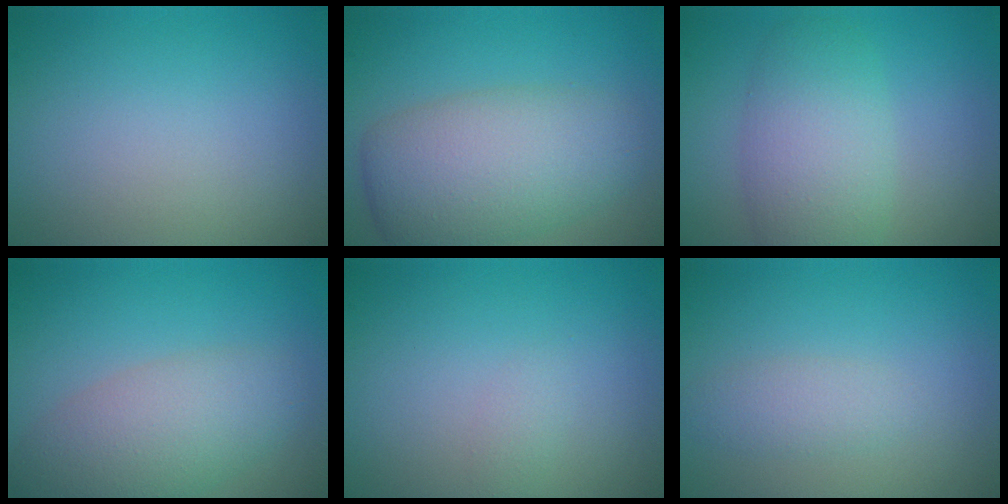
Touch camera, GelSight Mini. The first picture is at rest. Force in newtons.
{"total": 7.0, "press": 6.9, "slide": 0.4}
{"total": 5.1, "press": 5.0, "slide": 0.3}
{"total": 4.9, "press": 4.9, "slide": 0.3}
{"total": 0.8, "press": 0.8, "slide": 0.0}
{"total": 1.6, "press": 1.6, "slide": 0.0}